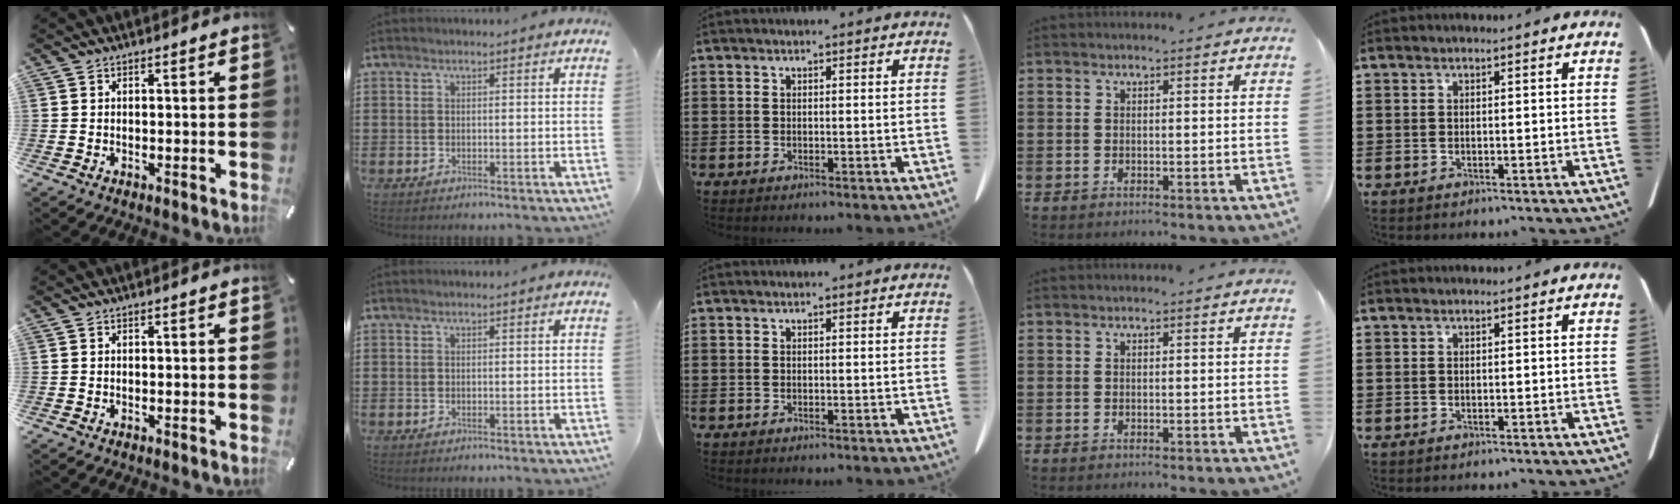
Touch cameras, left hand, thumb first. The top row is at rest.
{}